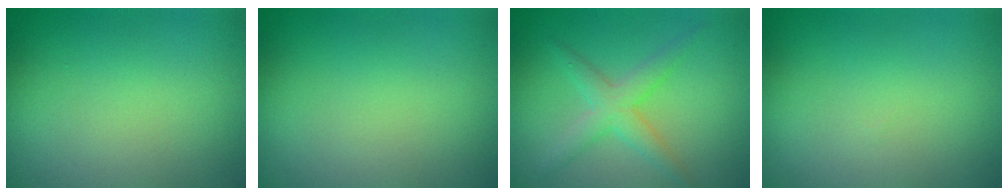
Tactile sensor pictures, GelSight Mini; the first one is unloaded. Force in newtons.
{"total": 0.0}
{"total": 3.0, "press": 3.0, "slide": 0.1}
{"total": 0.0}